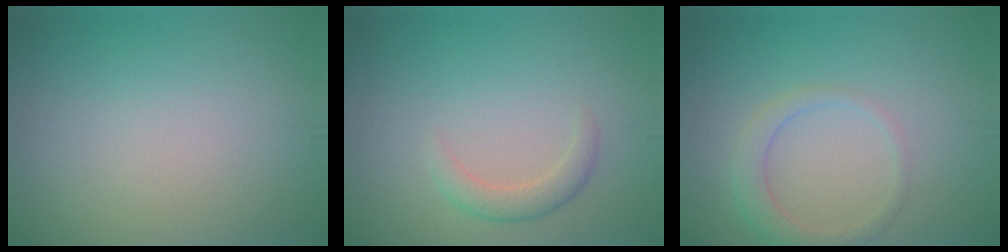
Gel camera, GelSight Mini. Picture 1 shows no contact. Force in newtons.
{"total": 1.9, "press": 1.9, "slide": 0.2}
{"total": 2.4, "press": 2.4, "slide": 0.2}